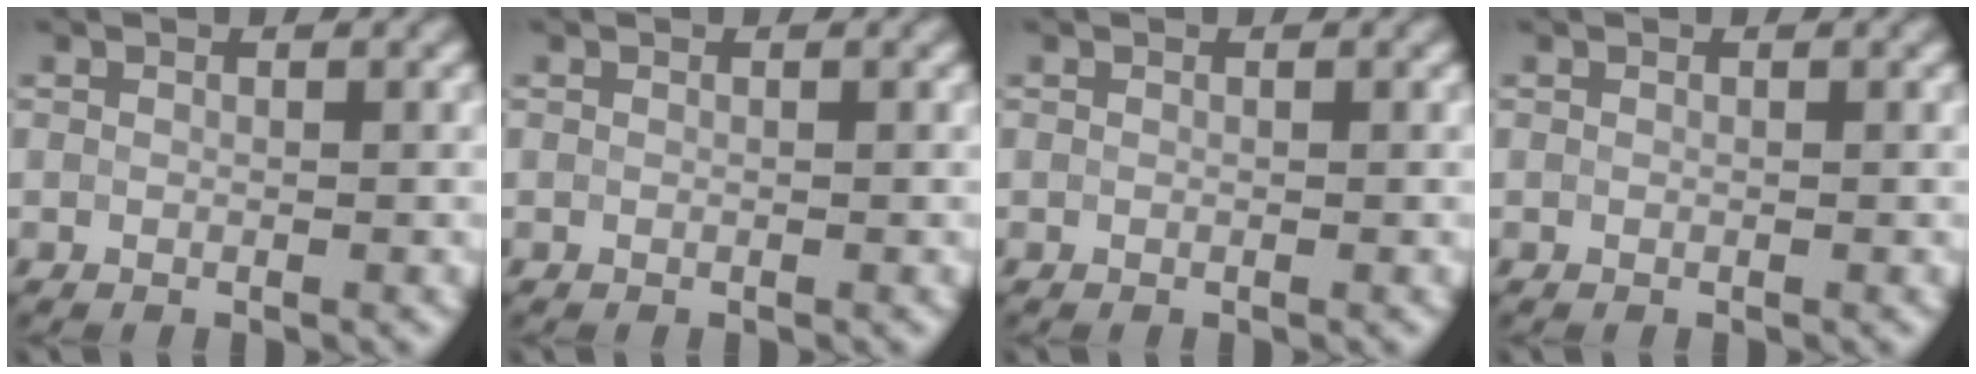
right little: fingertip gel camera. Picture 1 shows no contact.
{"total": 0.0}
{"total": 0.0}
{"total": 0.0}